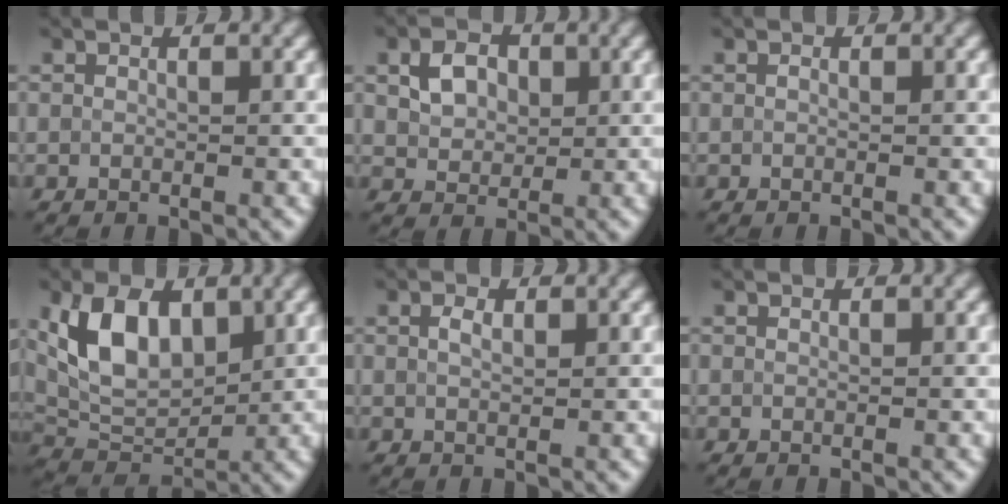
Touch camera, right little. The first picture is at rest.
{"total": 3.3, "force": [0.8, 2.6, 1.9], "torque": [-0.041, 0.003, 0.013]}
{"total": 0.0}
{"total": 7.4, "force": [2.3, 4.4, 5.5], "torque": [-0.101, -0.001, 0.040]}
{"total": 1.2, "force": [0.5, 0.6, 0.9], "torque": [-0.020, 0.002, 0.010]}
{"total": 0.0}